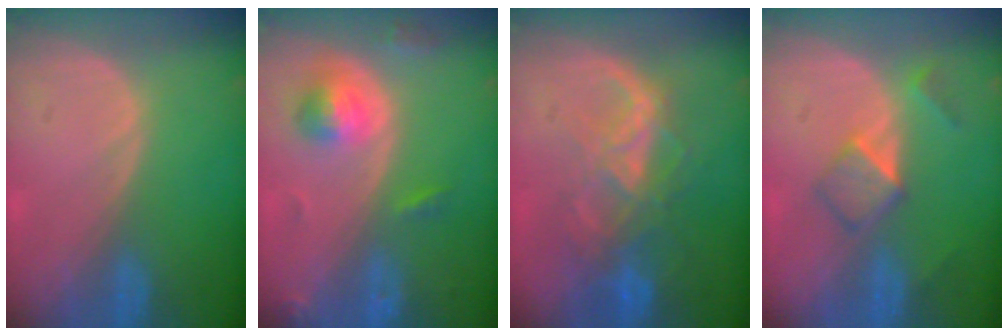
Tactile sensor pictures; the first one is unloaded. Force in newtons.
{"total": 5.5, "press": 4.9, "slide": 2.3}
{"total": 8.9, "press": 7.5, "slide": 4.7}
{"total": 5.2, "press": 4.4, "slide": 2.7}